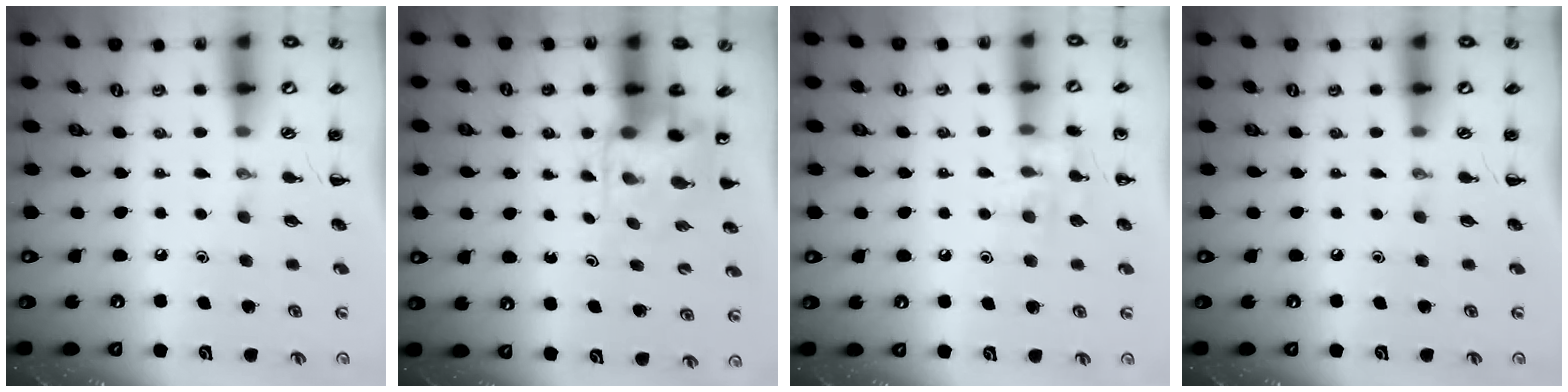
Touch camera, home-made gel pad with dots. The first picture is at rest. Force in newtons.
{"total": 4.2, "press": 4.2, "slide": 0.6}
{"total": 8.8, "press": 8.8, "slide": 1.0}
{"total": 0.0}